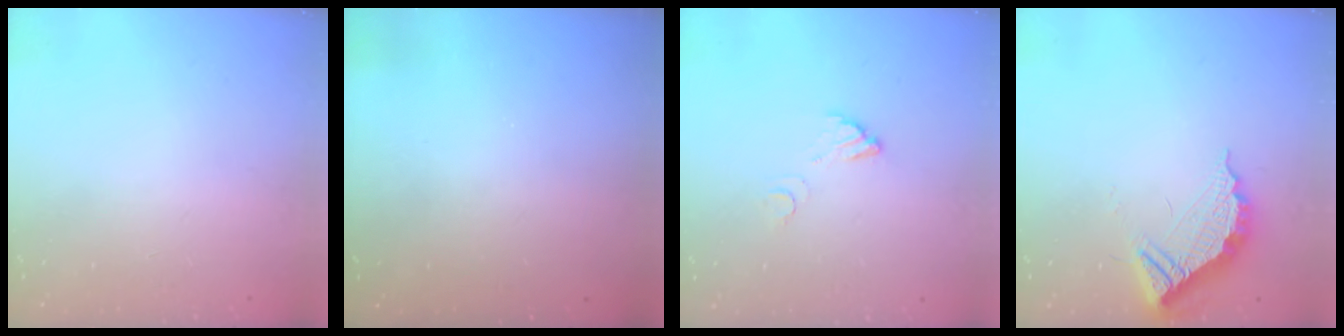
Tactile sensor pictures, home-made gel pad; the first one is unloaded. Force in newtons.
{"total": 3.0, "press": 3.0, "slide": 0.1}
{"total": 3.6, "press": 3.6, "slide": 0.3}
{"total": 11.4, "press": 11.3, "slide": 0.9}